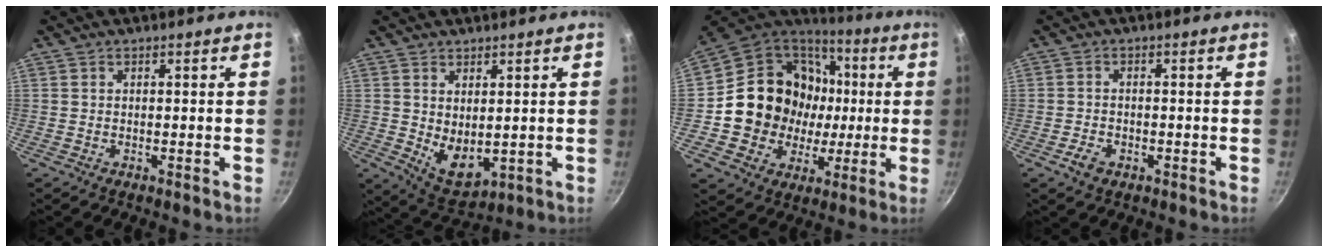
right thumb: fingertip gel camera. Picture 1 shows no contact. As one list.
[{"total": 7.2, "force": [1.3, 4.2, 5.7], "torque": [-0.077, -0.028, 0.040]}, {"total": 21.6, "force": [1.0, 19.1, 9.9], "torque": [-0.154, 0.027, 0.027]}, {"total": 3.4, "force": [-1.6, 2.2, 2.0], "torque": [-0.038, 0.013, -0.029]}]